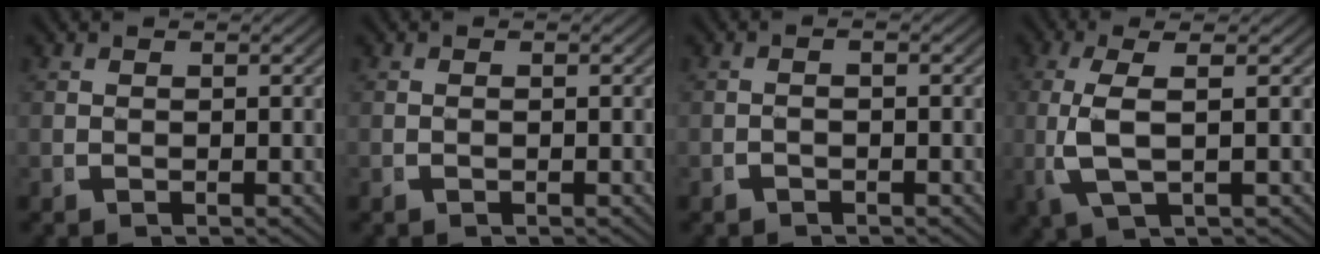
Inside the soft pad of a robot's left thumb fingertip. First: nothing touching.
{"total": 0.0}
{"total": 0.8, "force": [-0.7, 0.1, 0.4], "torque": [-0.008, 0.006, -0.014]}
{"total": 5.6, "force": [0.4, 2.0, 5.2], "torque": [-0.133, -0.005, 0.020]}